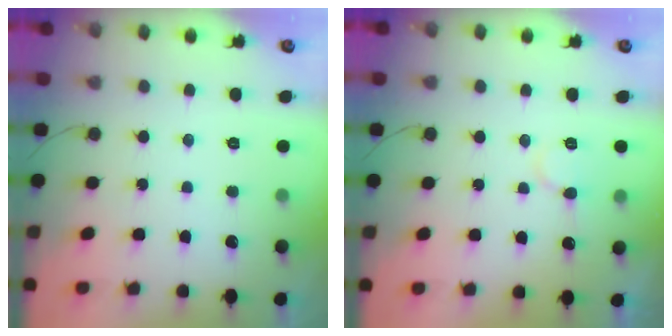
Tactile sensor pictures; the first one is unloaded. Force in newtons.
{"total": 7.2, "press": 7.1, "slide": 0.6}